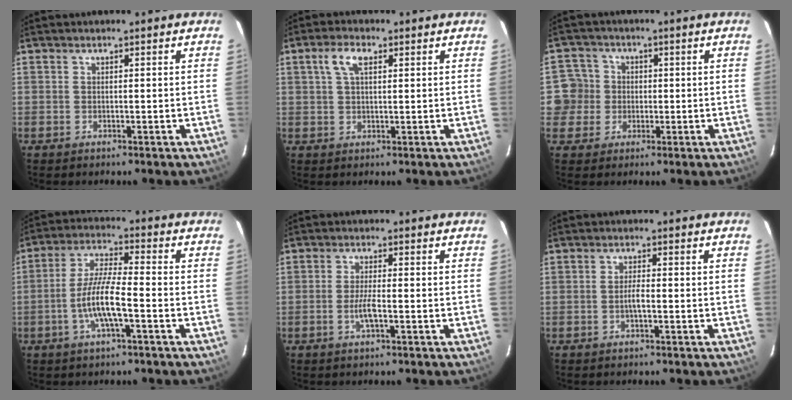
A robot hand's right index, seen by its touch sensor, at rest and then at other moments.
{"total": 4.3, "force": [1.7, 2.0, 3.4], "torque": [-0.067, 0.012, 0.032]}
{"total": 5.7, "force": [-0.2, 5.6, 0.6], "torque": [-0.002, 0.015, -0.007]}
{"total": 8.8, "force": [-3.3, 1.2, 8.1], "torque": [-0.165, 0.004, -0.062]}
{"total": 3.3, "force": [-1.2, 0.3, 3.0], "torque": [-0.059, -0.002, -0.022]}
{"total": 1.9, "force": [-0.7, 0.3, 1.7], "torque": [-0.032, 0.005, -0.014]}